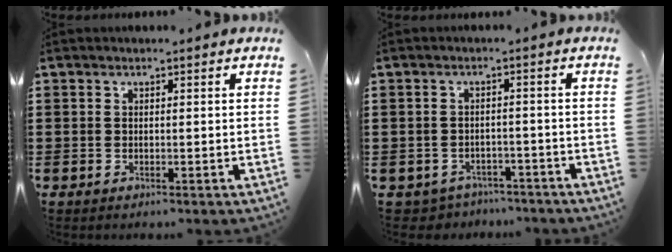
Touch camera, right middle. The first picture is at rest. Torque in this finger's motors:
{"motor_torque": [-0.10, -0.07, -0.05, -0.01]}